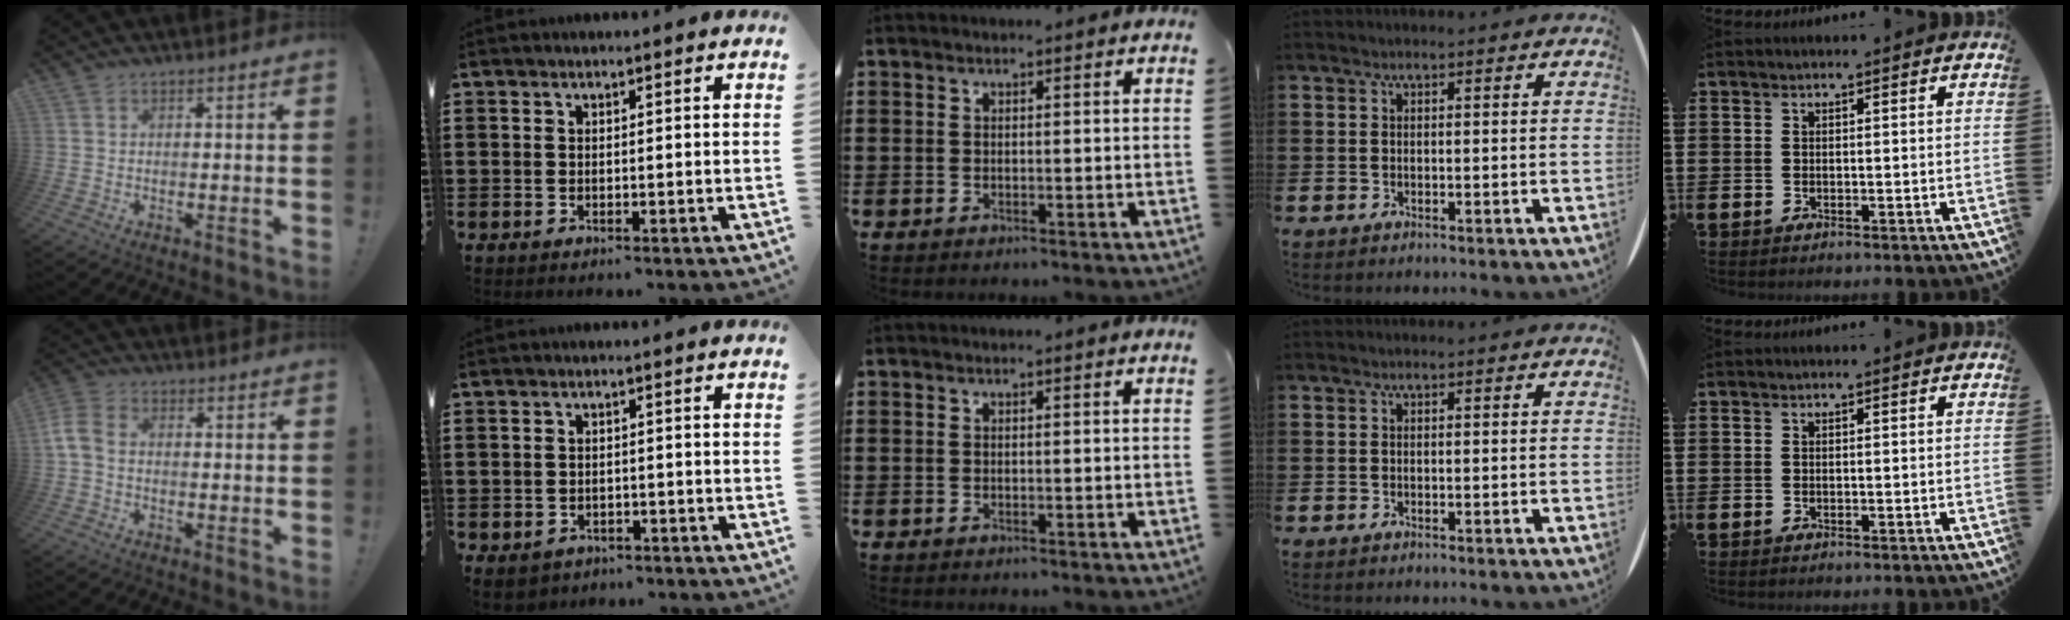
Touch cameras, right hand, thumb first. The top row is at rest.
{"thumb": {"total": 6.1, "force": [0.0, 4.1, 4.4], "torque": [-0.095, 0.006, 0.005]}, "index": {"total": 1.8, "force": [-1.6, 0.9, 0.2], "torque": [-0.017, 0.001, -0.037]}}